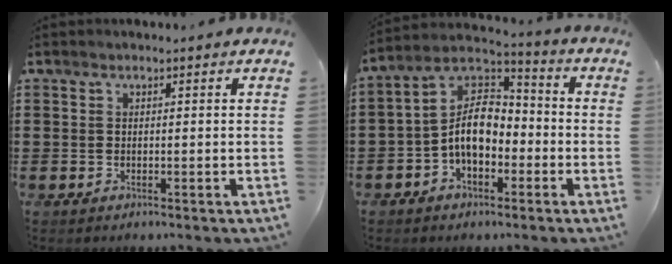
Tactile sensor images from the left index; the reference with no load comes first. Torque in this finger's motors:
{"motor_torque": [1.78, 0.36, 1.05, 0.21]}